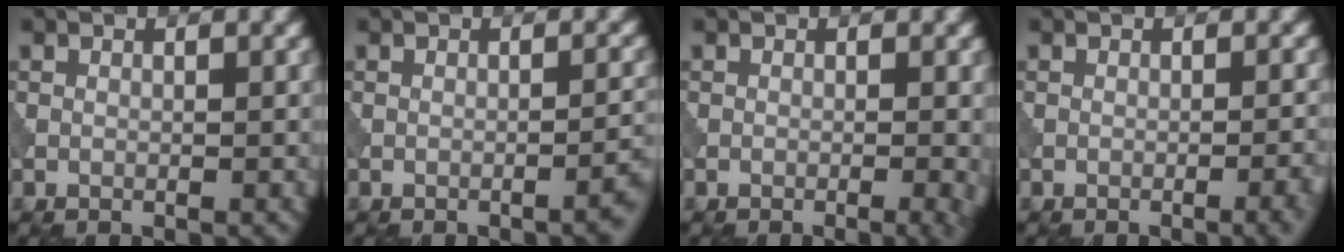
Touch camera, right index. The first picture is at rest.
{"total": 2.2, "force": [-1.2, 0.5, 1.7], "torque": [-0.015, 0.009, -0.022]}
{"total": 2.2, "force": [-0.6, 0.6, 2.0], "torque": [-0.018, 0.001, -0.008]}
{"total": 2.4, "force": [-1.1, 0.6, 2.1], "torque": [-0.022, 0.004, -0.018]}